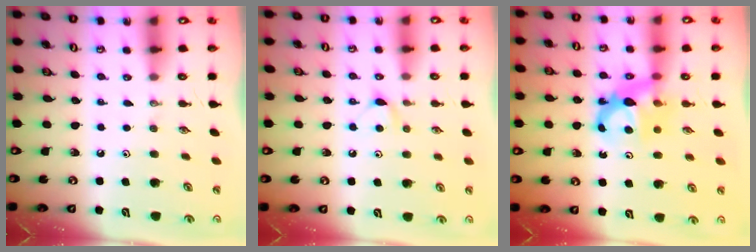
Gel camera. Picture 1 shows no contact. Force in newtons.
{"total": 4.5, "press": 4.5, "slide": 0.6}
{"total": 6.8, "press": 6.8, "slide": 0.2}